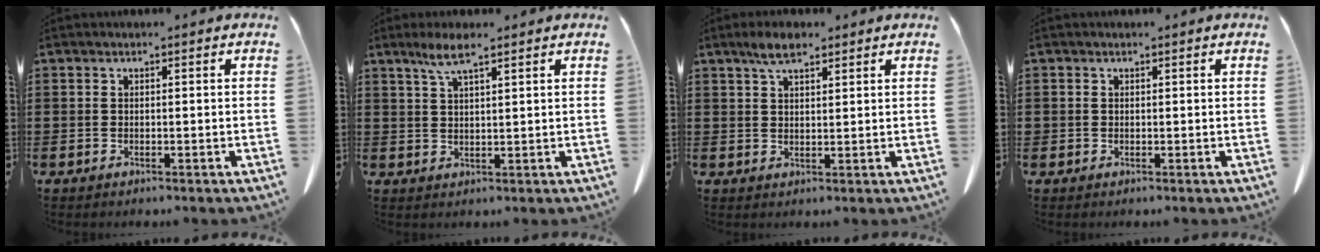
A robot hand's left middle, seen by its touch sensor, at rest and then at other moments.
{"total": 4.5, "force": [2.9, 0.7, 3.4], "torque": [-0.075, 0.005, 0.051]}
{"total": 4.4, "force": [2.9, 1.3, 3.0], "torque": [-0.064, 0.004, 0.053]}
{"total": 0.5, "force": [0.2, 0.5, 0.0], "torque": [-0.003, 0.002, 0.004]}